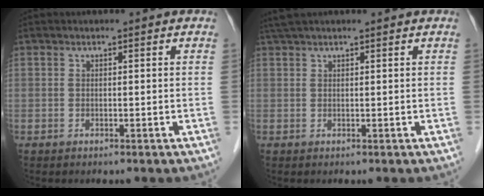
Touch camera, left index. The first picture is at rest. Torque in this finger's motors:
{"motor_torque": [0.33, -0.30, 0.01, 0.01]}